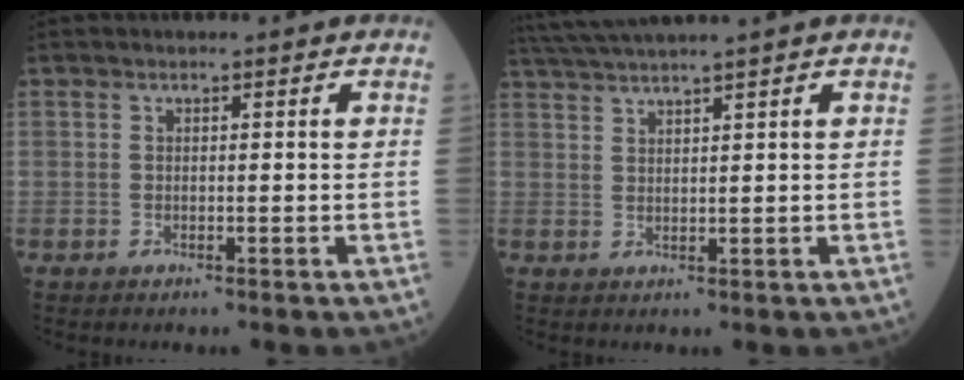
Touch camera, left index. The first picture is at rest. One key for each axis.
{"total": 6.5, "fx": 5.6, "fy": -1.8, "fz": 2.8, "tx": -0.048, "ty": 0.023, "tz": 0.102}